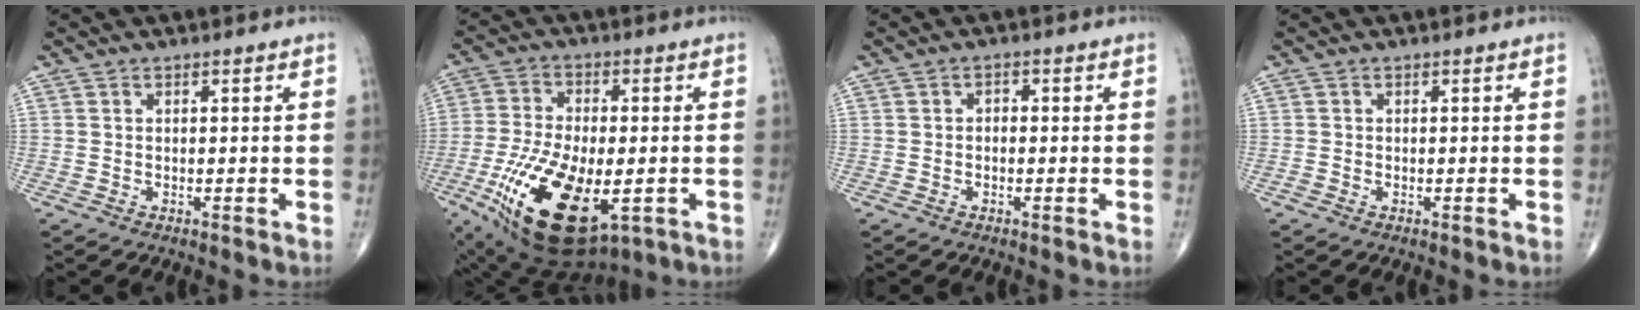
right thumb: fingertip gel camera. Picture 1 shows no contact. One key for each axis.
{"total": 20.4, "fx": -6.8, "fy": 9.4, "fz": 16.7, "tx": -0.338, "ty": -0.008, "tz": -0.100}
{"total": 1.2, "fx": -0.2, "fy": 0.9, "fz": 0.8, "tx": -0.003, "ty": 0.006, "tz": -0.008}
{"total": 0.0}